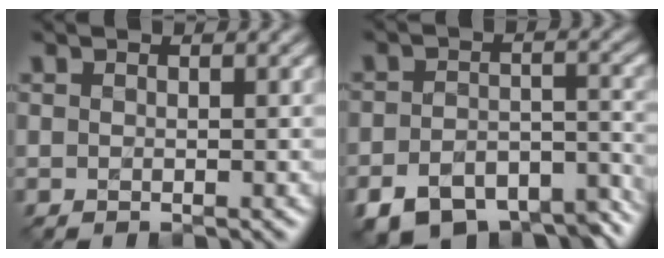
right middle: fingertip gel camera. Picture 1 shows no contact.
{"total": 10.8, "force": [-8.4, 5.2, 4.4], "torque": [-0.077, -0.025, -0.108]}